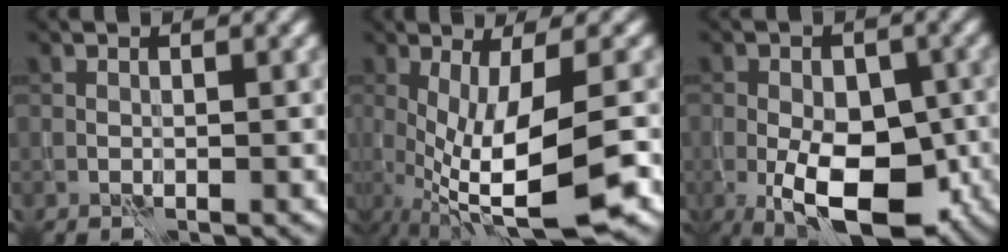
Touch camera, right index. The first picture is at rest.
{"total": 9.4, "force": [-2.6, 2.5, 8.7], "torque": [-0.162, -0.027, -0.040]}
{"total": 9.5, "force": [-2.9, 5.1, 7.5], "torque": [-0.107, -0.013, -0.054]}